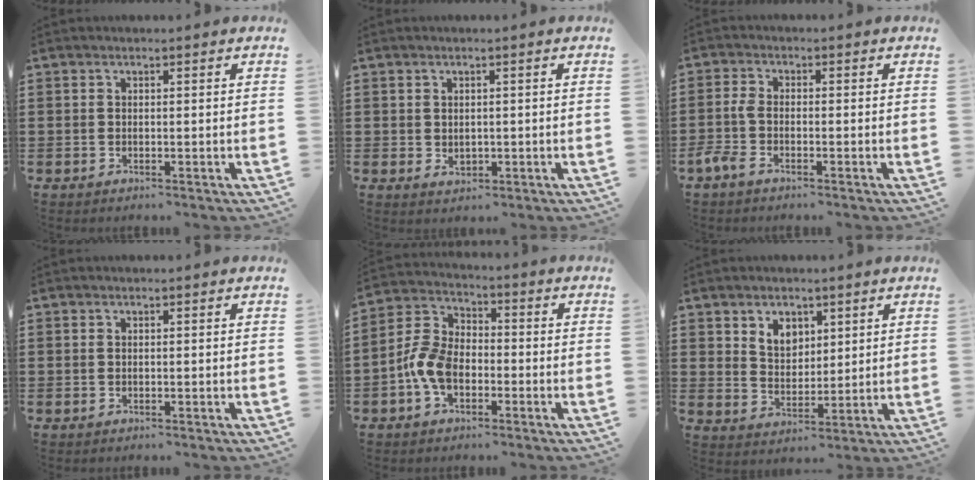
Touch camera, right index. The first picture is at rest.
{"total": 1.5, "force": [0.1, 1.3, 0.8], "torque": [-0.017, 0.003, 0.002]}
{"total": 2.7, "force": [-1.6, 0.9, 2.0], "torque": [-0.064, -0.006, -0.038]}
{"total": 0.0}
{"total": 7.1, "force": [-2.5, 4.5, 4.9], "torque": [-0.130, 0.002, -0.055]}
{"total": 4.7, "force": [3.0, 3.3, 1.3], "torque": [-0.042, 0.010, 0.056]}